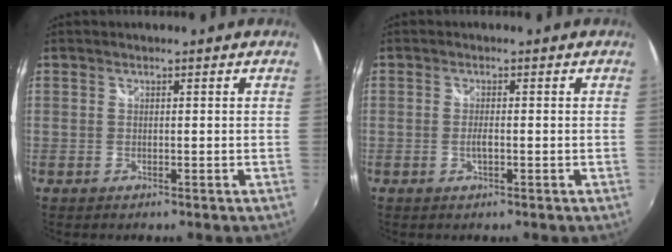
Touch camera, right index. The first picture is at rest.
{"total": 1.7, "force": [-0.4, 0.4, 1.6], "torque": [-0.033, -0.001, -0.009]}